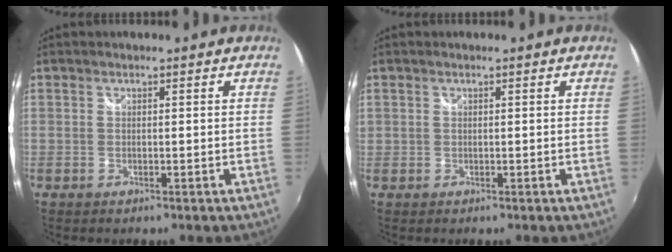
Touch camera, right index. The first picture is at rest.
{"total": 0.6, "force": [0.1, 0.6, 0.2], "torque": [-0.004, -0.001, 0.002]}